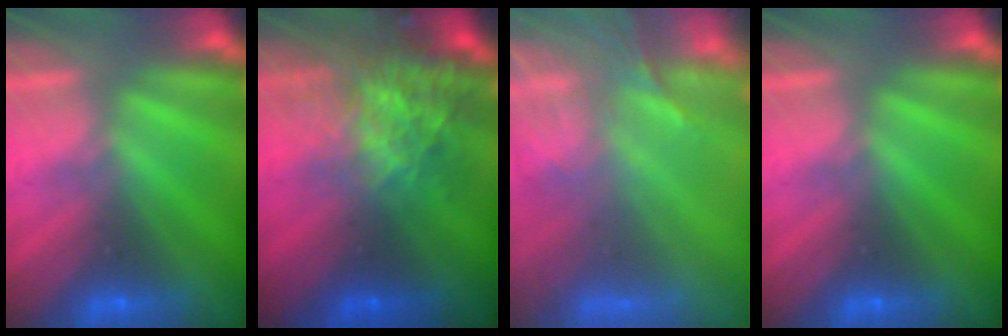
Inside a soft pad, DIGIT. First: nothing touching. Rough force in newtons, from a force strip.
{"total": 7.1}
{"total": 11.2}
{"total": 0.0}